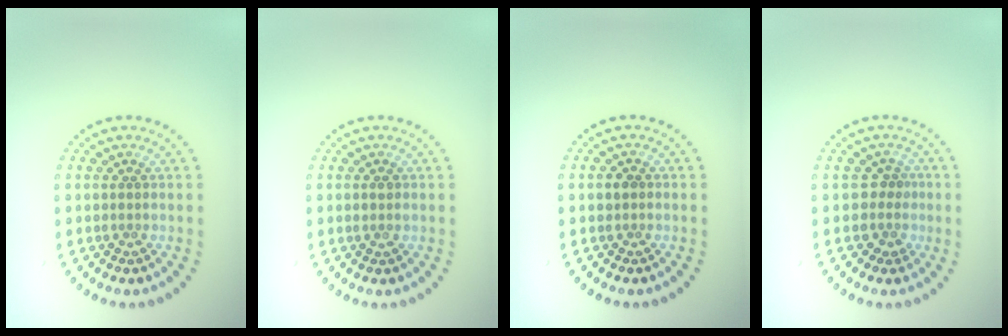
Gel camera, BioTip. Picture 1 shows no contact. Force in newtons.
{"total": 0.9, "press": 0.9, "slide": 0.2}
{"total": 1.2, "press": 1.1, "slide": 0.4}
{"total": 2.0, "press": 1.6, "slide": 1.2}